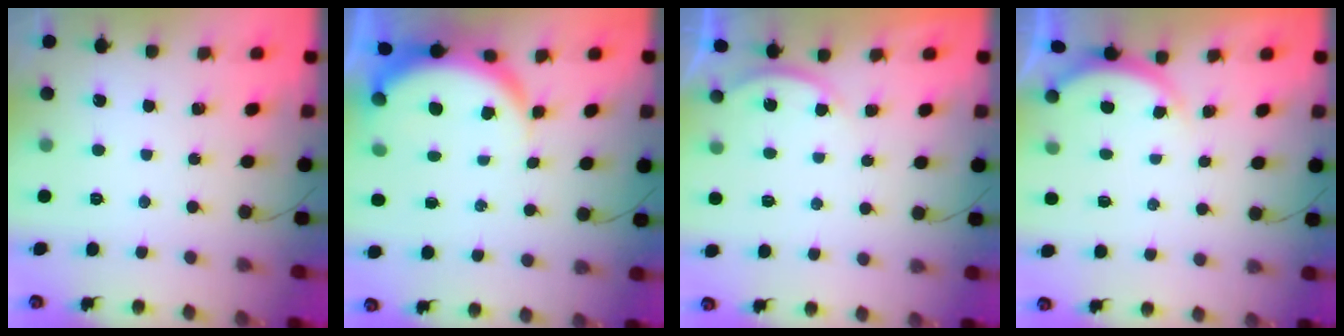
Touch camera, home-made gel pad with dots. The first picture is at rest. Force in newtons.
{"total": 6.4, "press": 6.3, "slide": 0.5}
{"total": 2.2, "press": 2.2, "slide": 0.5}
{"total": 2.1, "press": 2.0, "slide": 0.3}